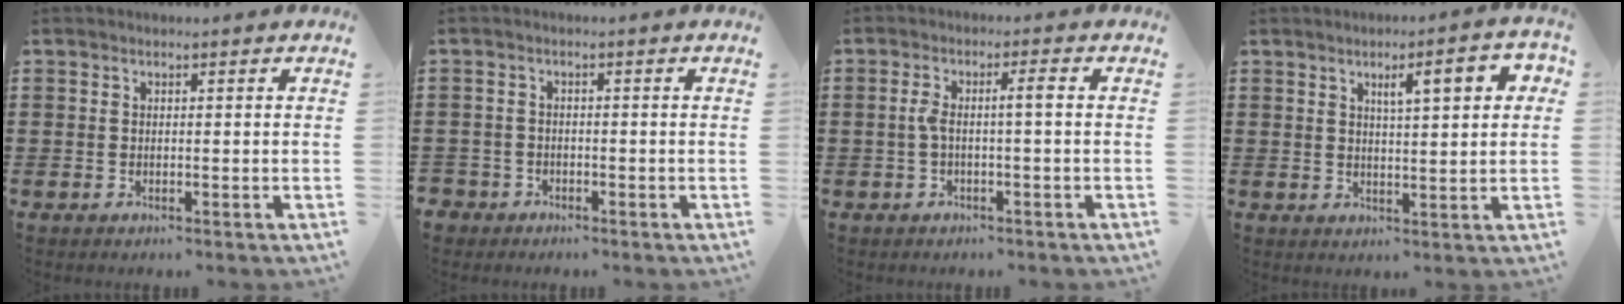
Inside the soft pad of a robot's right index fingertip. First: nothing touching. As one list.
[{"total": 1.9, "force": [-1.6, 1.0, -0.1], "torque": [-0.004, 0.001, -0.039]}, {"total": 3.2, "force": [-0.3, 0.1, 3.1], "torque": [-0.066, -0.002, -0.013]}, {"total": 5.6, "force": [2.1, 1.1, 5.0], "torque": [-0.084, -0.002, 0.029]}]